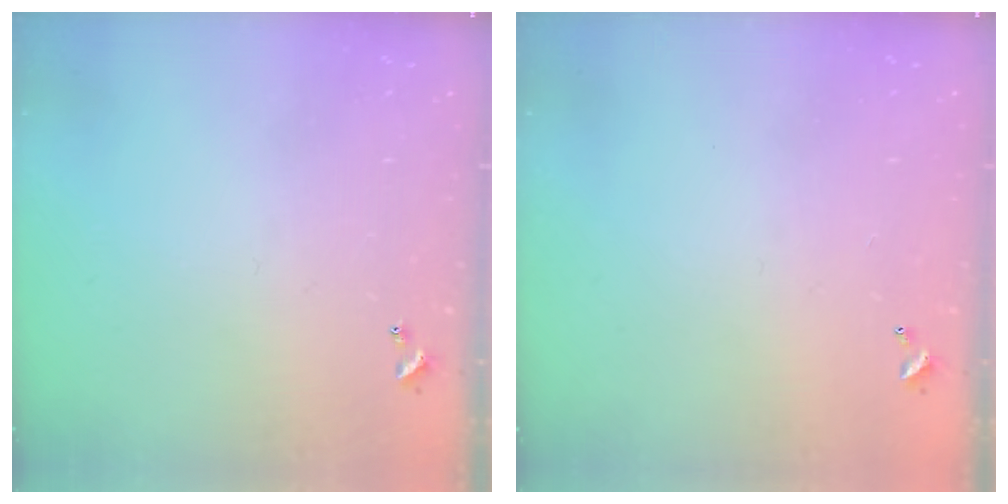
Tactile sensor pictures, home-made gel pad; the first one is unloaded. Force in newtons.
{"total": 2.8, "press": 2.8, "slide": 0.1}